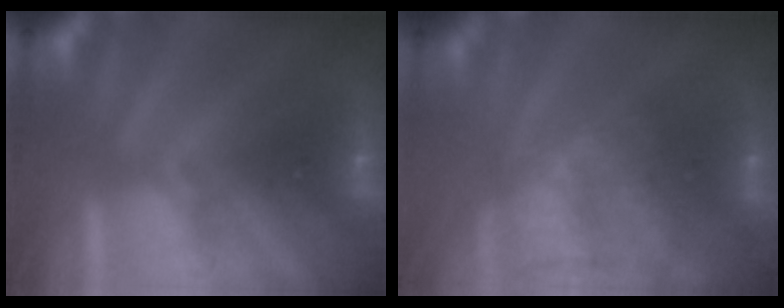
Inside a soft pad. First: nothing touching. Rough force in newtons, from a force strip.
{"total": 7.0}